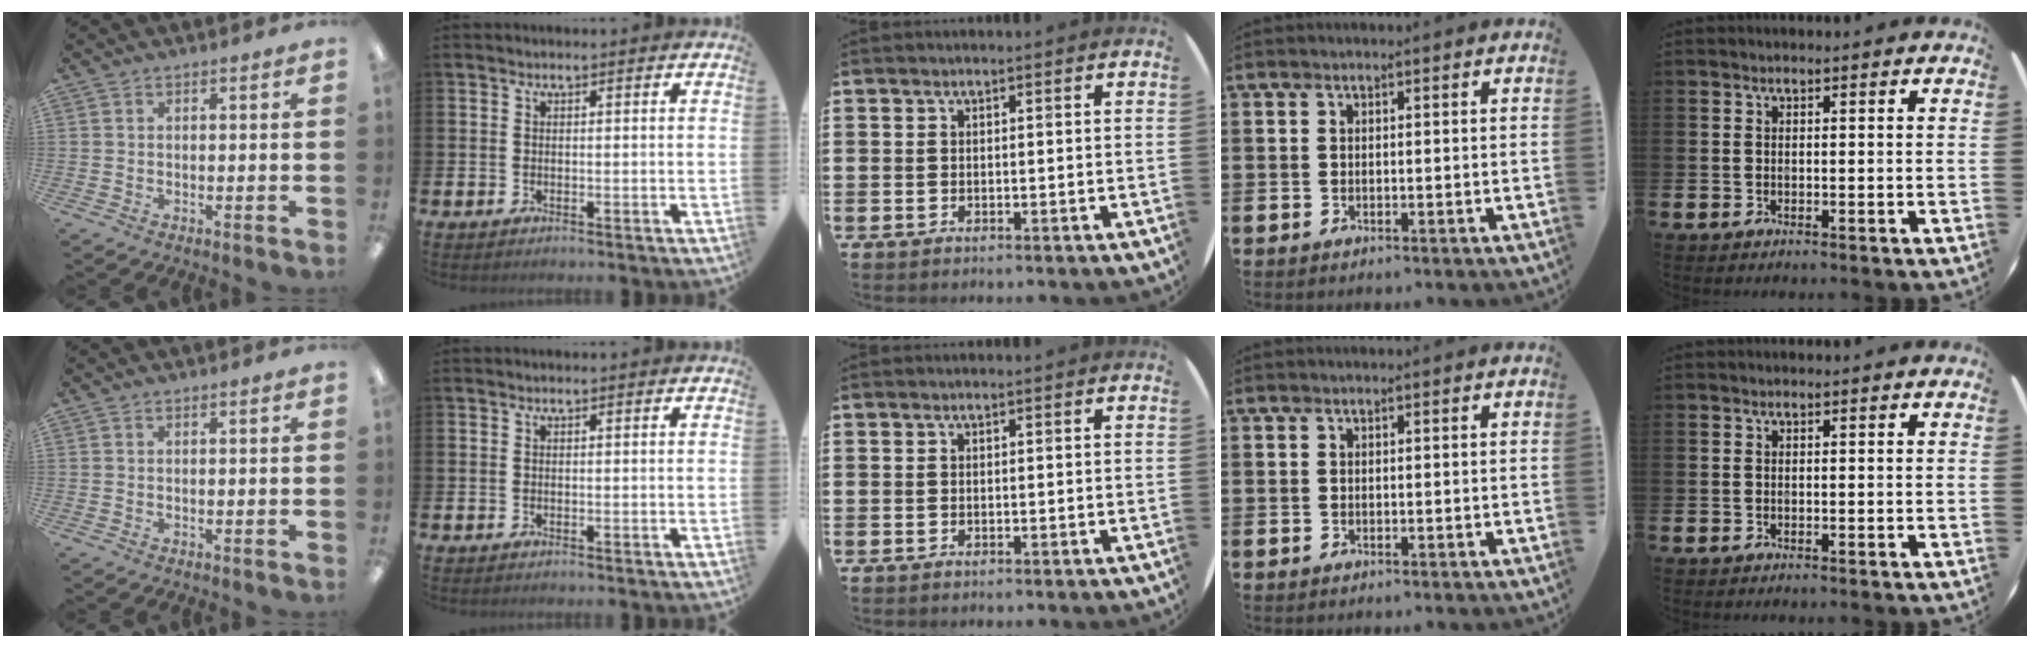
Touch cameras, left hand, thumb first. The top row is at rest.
{}